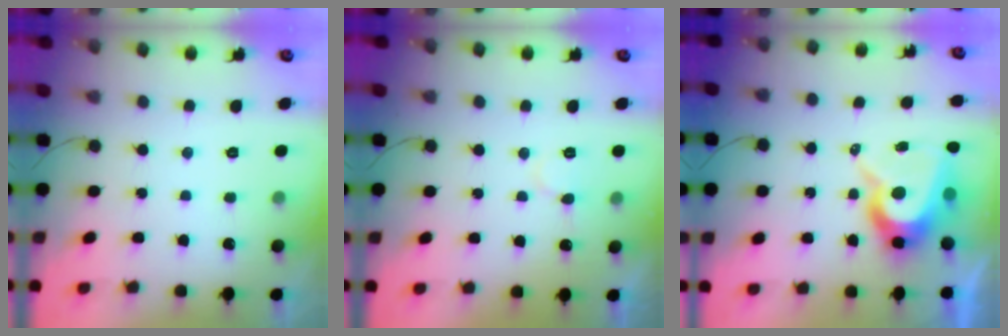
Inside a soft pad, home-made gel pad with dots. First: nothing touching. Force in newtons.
{"total": 6.7, "press": 6.6, "slide": 0.5}
{"total": 11.6, "press": 11.6, "slide": 0.9}